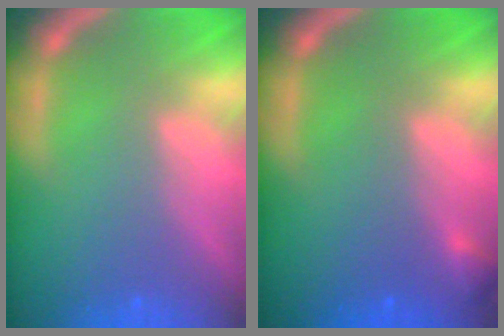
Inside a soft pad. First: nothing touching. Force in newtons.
{"total": 0.9}